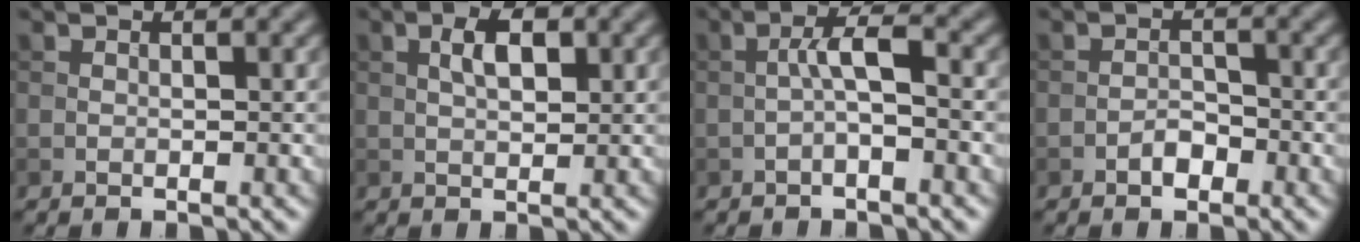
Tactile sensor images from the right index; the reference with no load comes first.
{"total": 2.8, "force": [0.8, 1.3, 2.4], "torque": [-0.044, 0.004, 0.012]}
{"total": 2.6, "force": [-0.6, 0.5, 2.5], "torque": [-0.047, 0.014, -0.016]}
{"total": 1.6, "force": [-1.0, 0.9, 0.9], "torque": [-0.013, 0.005, -0.020]}